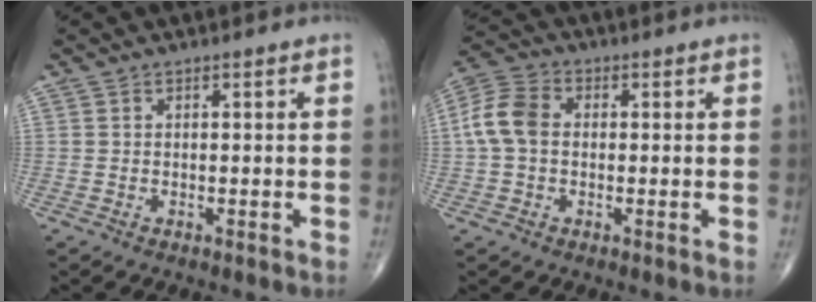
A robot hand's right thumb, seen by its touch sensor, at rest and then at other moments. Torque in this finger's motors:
{"motor_torque": [0.19, 0.23, 0.68, 0.03, 0.21]}